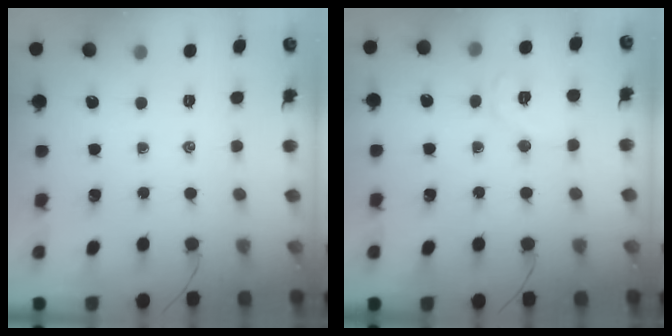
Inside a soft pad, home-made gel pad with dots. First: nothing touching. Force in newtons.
{"total": 7.3, "press": 7.3, "slide": 0.8}